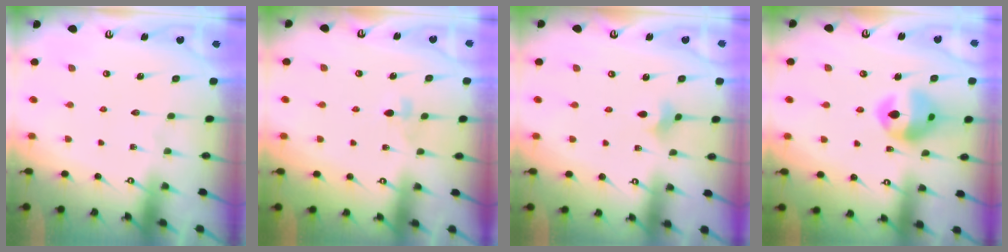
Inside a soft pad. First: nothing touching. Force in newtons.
{"total": 3.2, "press": 3.1, "slide": 0.8}
{"total": 3.1, "press": 3.1, "slide": 0.6}
{"total": 12.8, "press": 12.7, "slide": 1.5}